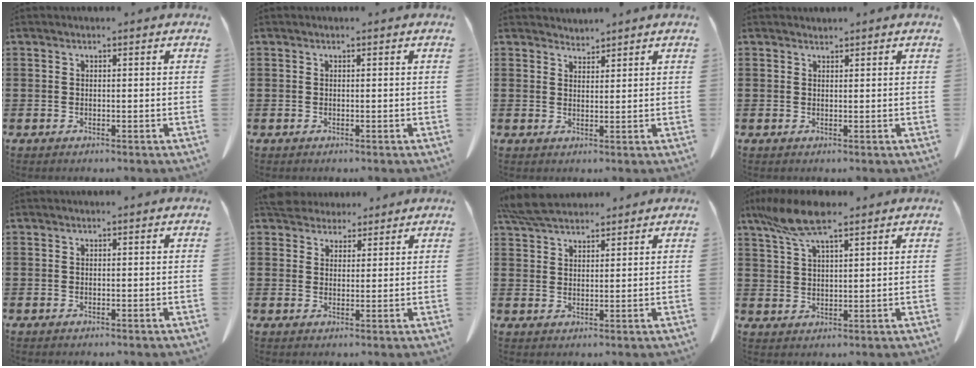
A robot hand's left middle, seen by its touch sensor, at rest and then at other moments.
{"total": 0.0}
{"total": 2.1, "force": [2.1, 0.2, -0.4], "torque": [0.001, -0.005, 0.042]}
{"total": 0.9, "force": [0.9, 0.2, 0.0], "torque": [-0.002, -0.002, 0.019]}
{"total": 0.0}
{"total": 4.6, "force": [4.3, 1.5, 0.7], "torque": [-0.027, -0.006, 0.085]}
{"total": 5.7, "force": [5.2, 1.1, 2.1], "torque": [-0.055, -0.010, 0.101]}
{"total": 8.3, "force": [6.1, 1.9, 5.3], "torque": [-0.118, -0.006, 0.114]}